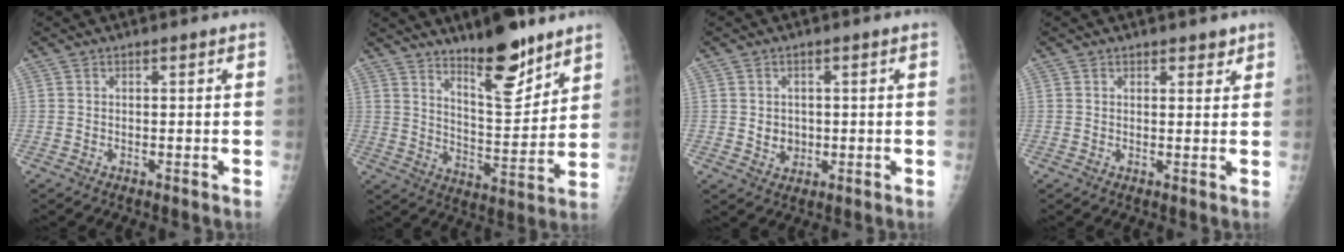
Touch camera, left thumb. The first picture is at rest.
{"total": 13.6, "force": [9.8, 3.9, 8.5], "torque": [-0.103, -0.083, 0.165]}
{"total": 3.2, "force": [0.1, 2.8, 1.5], "torque": [-0.009, 0.000, 0.009]}
{"total": 2.1, "force": [1.6, 1.2, 0.8], "torque": [0.010, -0.009, 0.018]}